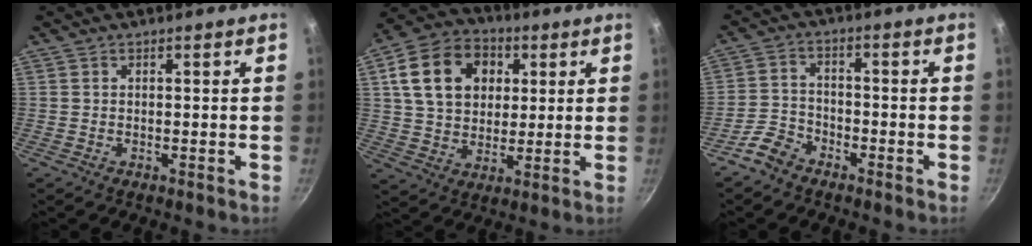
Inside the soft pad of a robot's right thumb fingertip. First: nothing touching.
{"total": 16.6, "force": [4.7, 12.5, 9.8], "torque": [-0.149, 0.008, 0.072]}
{"total": 5.3, "force": [-4.0, 3.0, 1.7], "torque": [-0.030, 0.038, -0.083]}